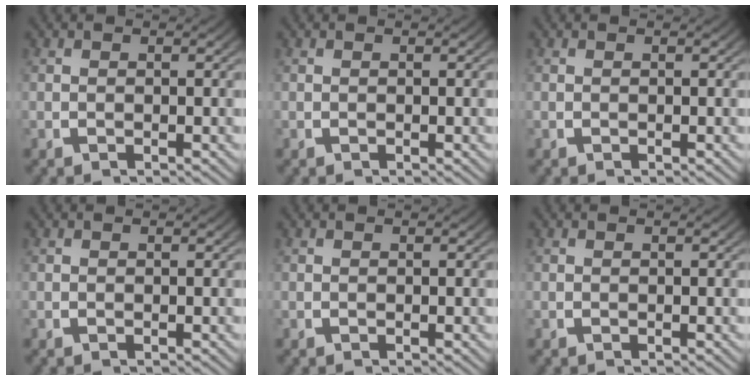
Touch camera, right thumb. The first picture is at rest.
{"total": 0.0}
{"total": 0.0}
{"total": 0.0}
{"total": 0.0}
{"total": 0.0}